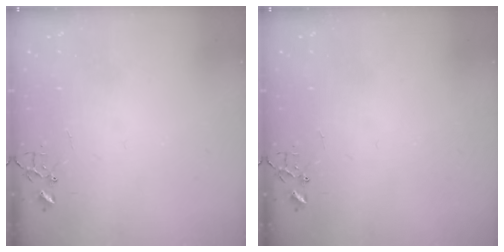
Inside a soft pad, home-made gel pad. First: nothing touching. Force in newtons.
{"total": 0.0}